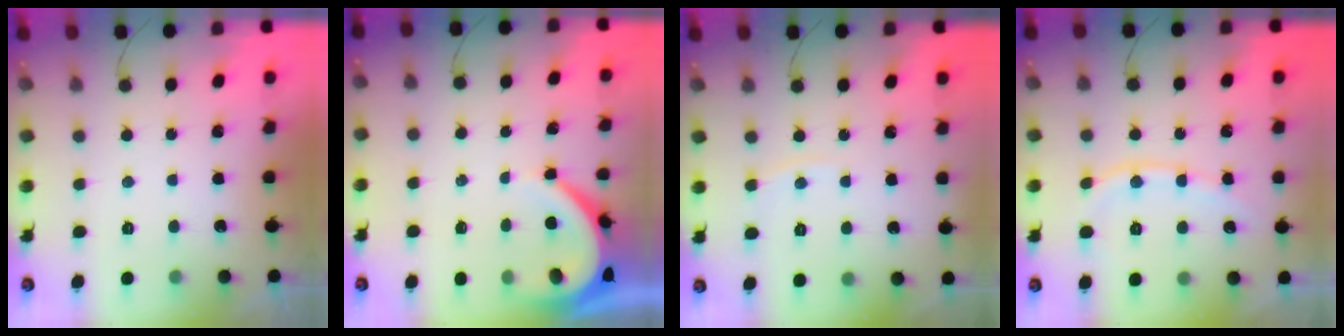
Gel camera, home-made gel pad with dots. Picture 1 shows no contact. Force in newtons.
{"total": 6.4, "press": 6.4, "slide": 0.5}
{"total": 2.7, "press": 2.7, "slide": 0.3}
{"total": 9.5, "press": 9.4, "slide": 1.3}